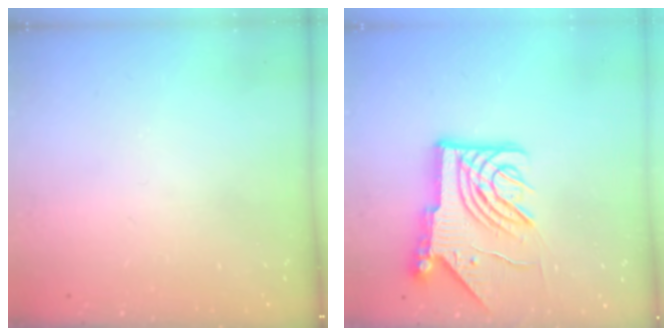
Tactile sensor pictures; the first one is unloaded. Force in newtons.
{"total": 12.2, "press": 12.1, "slide": 1.4}